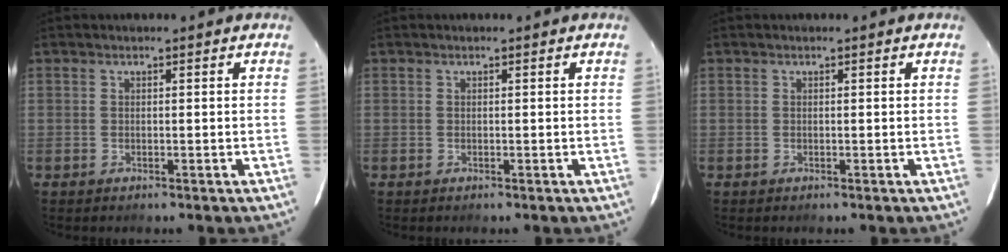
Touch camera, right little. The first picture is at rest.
{"total": 0.0}
{"total": 0.0}